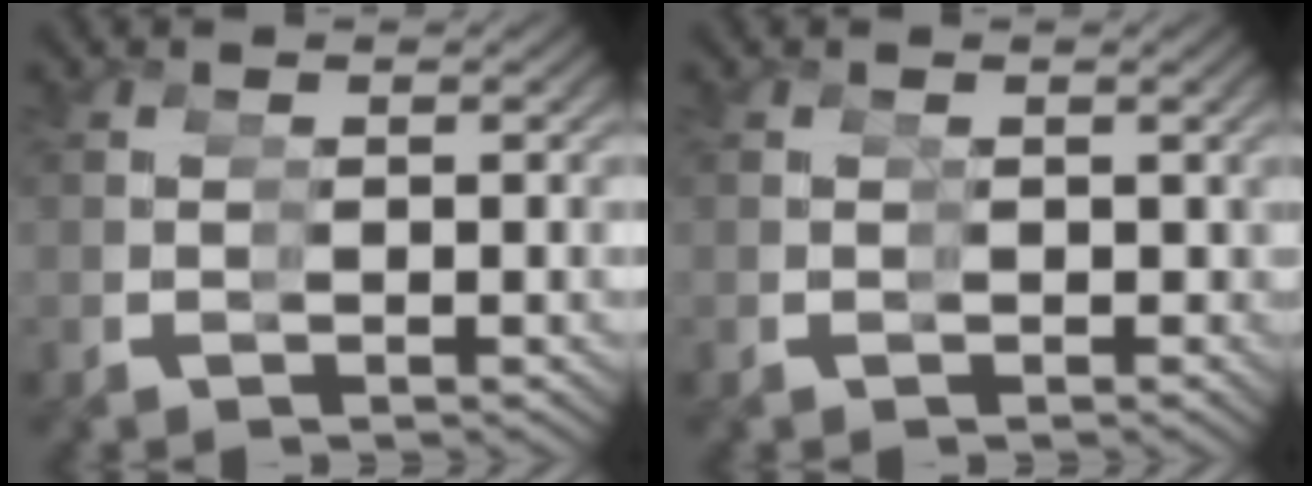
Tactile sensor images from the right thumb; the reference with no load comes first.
{"total": 1.3, "force": [0.1, 1.2, 0.2], "torque": [0.007, -0.005, 0.001]}